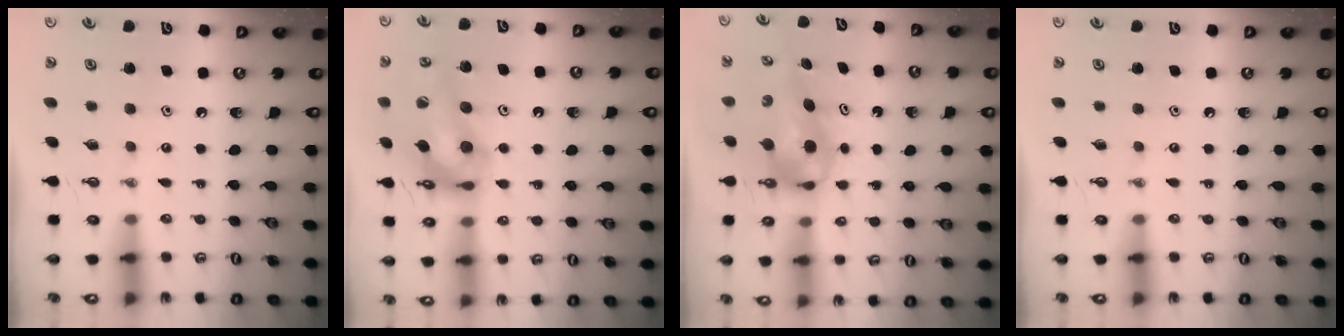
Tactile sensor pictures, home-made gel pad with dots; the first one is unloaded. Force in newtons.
{"total": 16.8, "press": 16.7, "slide": 1.8}
{"total": 6.4, "press": 6.1, "slide": 2.1}
{"total": 0.0}